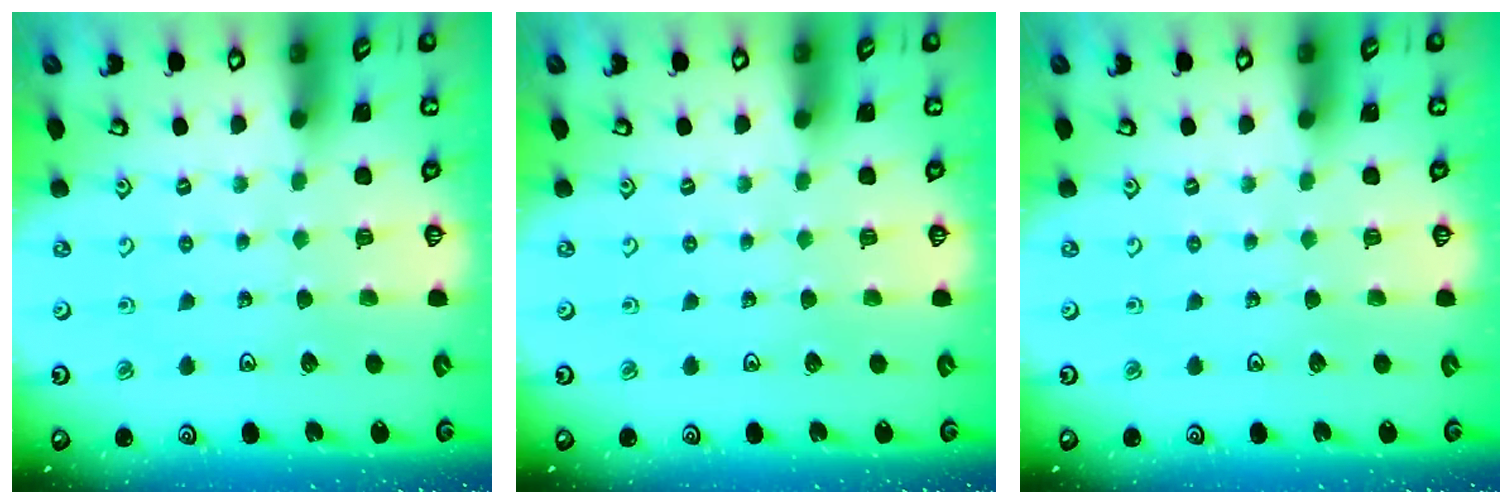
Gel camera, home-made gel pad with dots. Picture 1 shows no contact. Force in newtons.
{"total": 0.0}
{"total": 0.0}